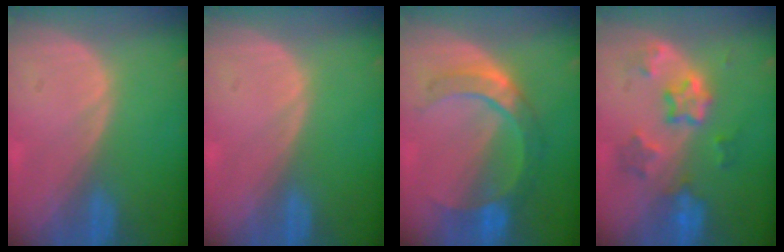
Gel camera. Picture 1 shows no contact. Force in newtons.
{"total": 0.0}
{"total": 7.2, "press": 7.2, "slide": 0.6}
{"total": 7.0, "press": 6.4, "slide": 2.8}